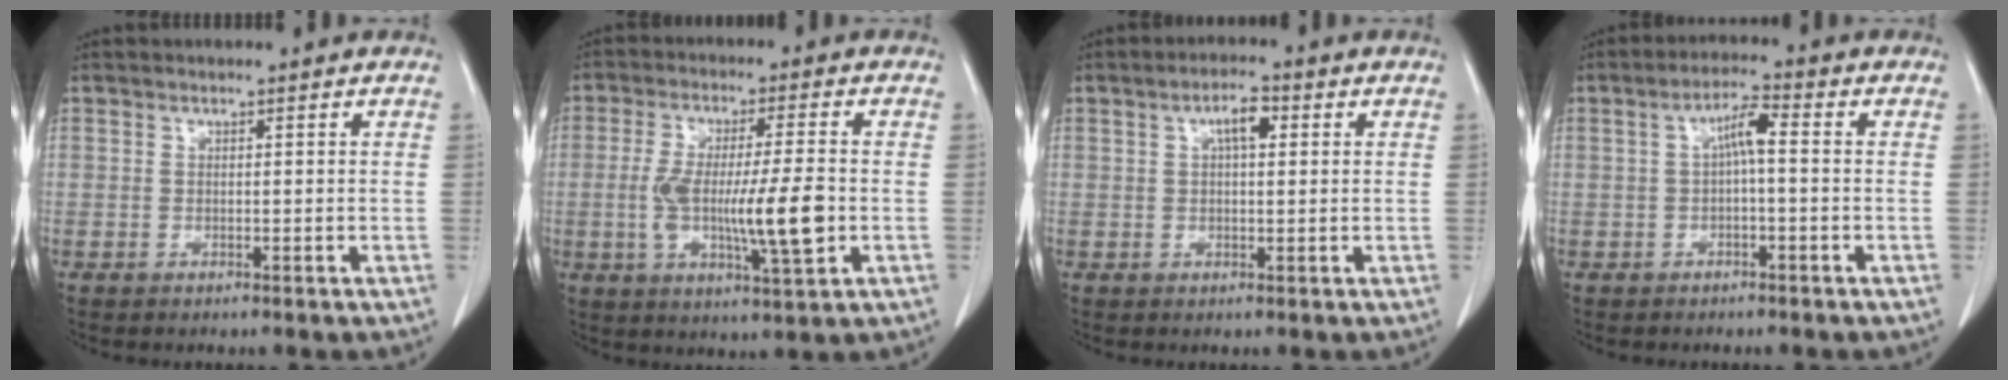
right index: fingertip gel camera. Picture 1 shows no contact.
{"total": 11.7, "force": [-1.6, 1.3, 11.5], "torque": [-0.207, -0.005, -0.025]}
{"total": 3.8, "force": [1.2, 1.2, 3.4], "torque": [-0.060, 0.009, 0.018]}
{"total": 4.2, "force": [0.2, 0.7, 4.1], "torque": [-0.073, 0.015, 0.001]}